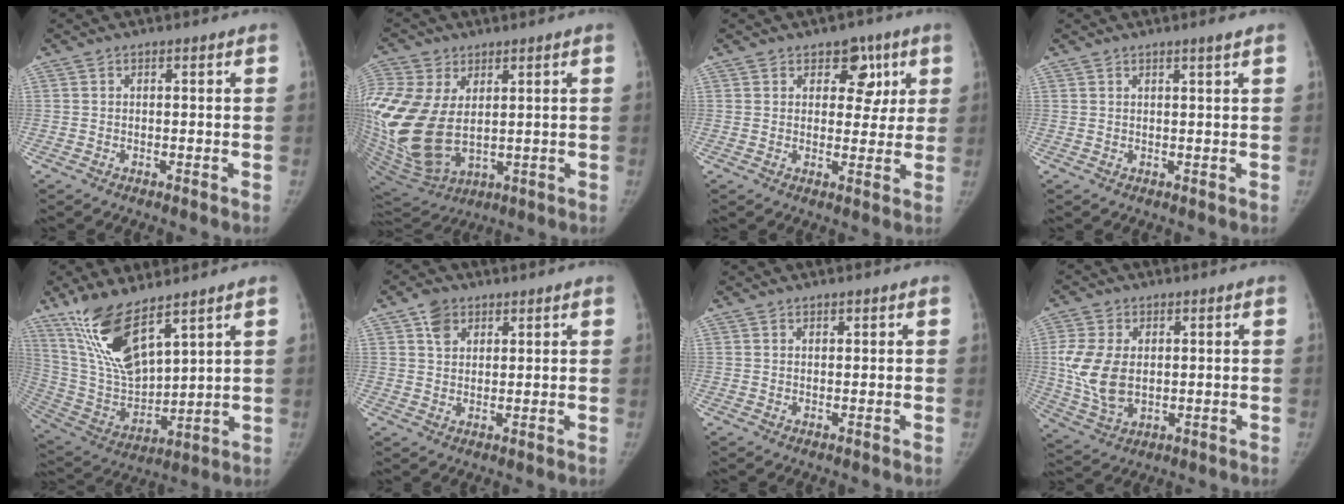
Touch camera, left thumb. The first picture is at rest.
{"total": 20.5, "force": [2.2, 13.1, 15.5], "torque": [-0.367, -0.028, 0.059]}
{"total": 6.9, "force": [3.1, 4.8, 3.9], "torque": [-0.004, -0.010, 0.037]}
{"total": 1.4, "force": [1.0, -0.2, 0.9], "torque": [-0.015, -0.007, 0.016]}
{"total": 15.9, "force": [10.6, 5.2, 10.7], "torque": [-0.192, -0.055, 0.223]}
{"total": 4.6, "force": [2.5, 3.3, 2.0], "torque": [-0.015, -0.012, 0.045]}
{"total": 0.8, "force": [0.6, 0.4, 0.3], "torque": [0.002, -0.003, 0.008]}
{"total": 10.9, "force": [1.0, 7.2, 8.1], "torque": [-0.161, -0.008, 0.030]}